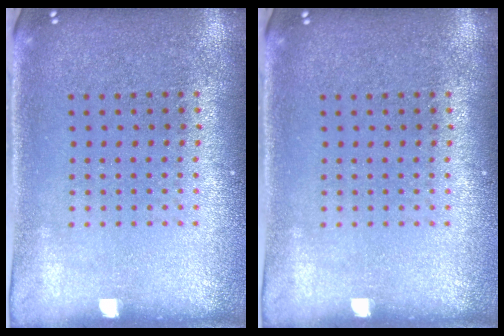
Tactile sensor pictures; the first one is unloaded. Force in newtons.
{"total": 0.0}